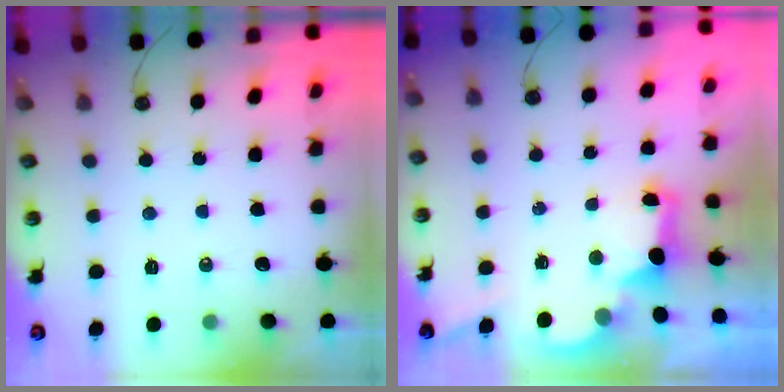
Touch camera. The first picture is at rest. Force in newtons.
{"total": 2.8, "press": 2.7, "slide": 0.9}